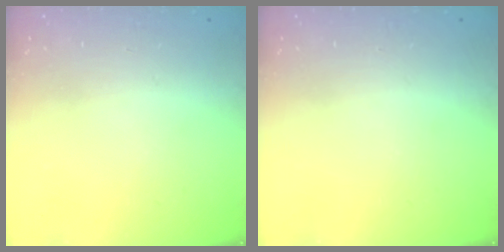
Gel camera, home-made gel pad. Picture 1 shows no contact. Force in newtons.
{"total": 0.0}